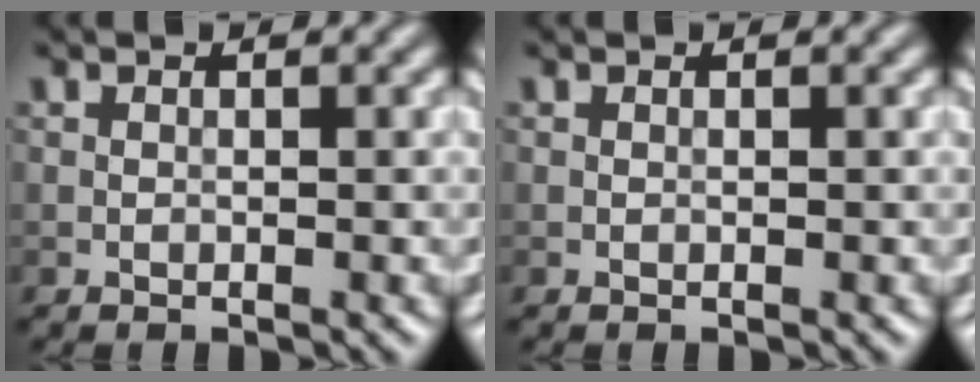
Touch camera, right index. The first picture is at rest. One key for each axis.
{"total": 0.0}